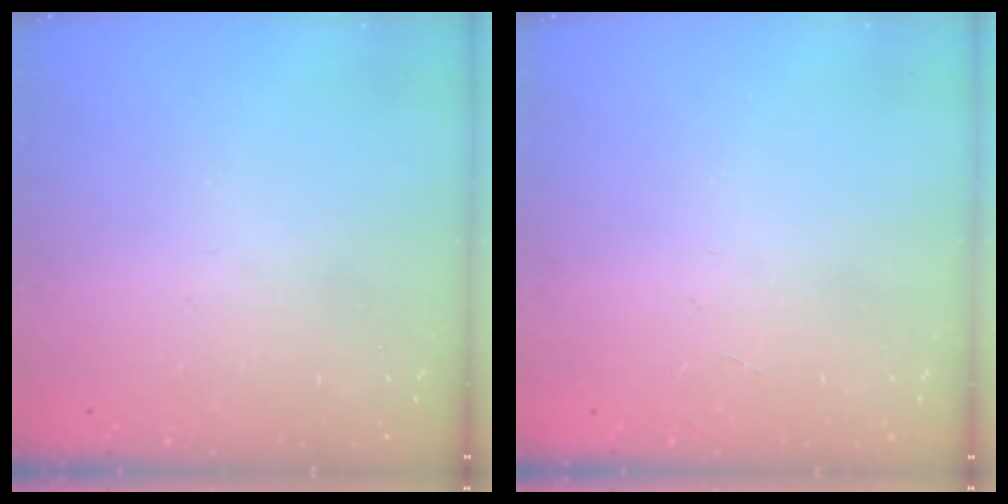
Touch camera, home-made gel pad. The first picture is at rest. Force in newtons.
{"total": 0.0}